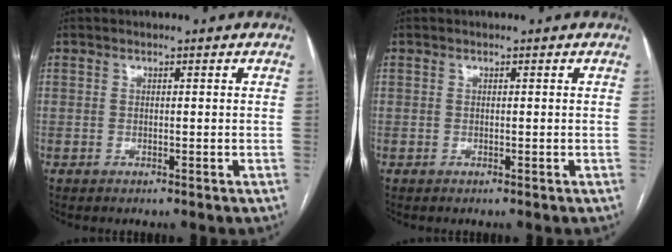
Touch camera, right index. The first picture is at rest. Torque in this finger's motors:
{"motor_torque": [0.00, 0.00, 0.00, 0.00]}